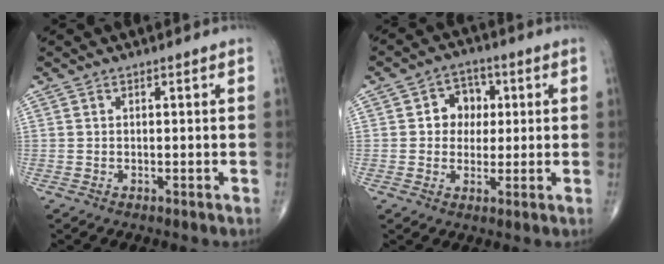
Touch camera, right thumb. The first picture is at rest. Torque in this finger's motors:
{"motor_torque": [-0.01, 0.04, 0.19, -0.14, 0.09]}